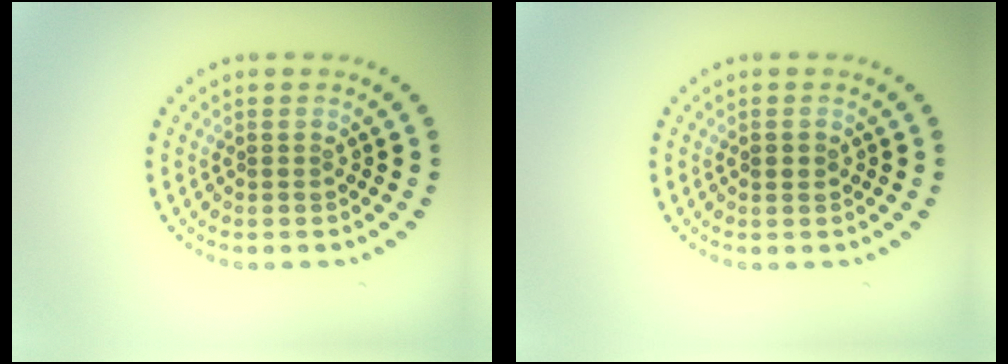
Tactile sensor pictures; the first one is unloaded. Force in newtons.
{"total": 1.1, "press": 1.1, "slide": 0.1}